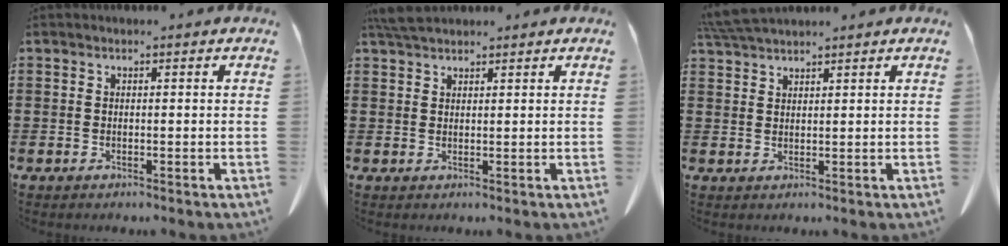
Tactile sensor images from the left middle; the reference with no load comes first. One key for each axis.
{"total": 3.1, "fx": 2.7, "fy": 0.7, "fz": 1.3, "tx": -0.033, "ty": -0.001, "tz": 0.054}
{"total": 3.9, "fx": 3.6, "fy": 0.3, "fz": 1.4, "tx": -0.039, "ty": -0.005, "tz": 0.071}